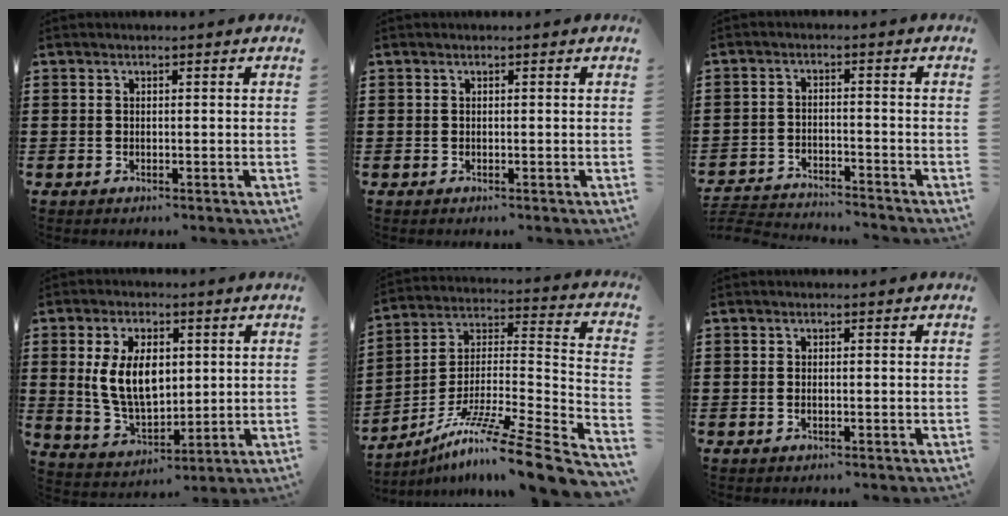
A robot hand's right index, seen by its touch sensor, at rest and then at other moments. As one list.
[{"total": 0.0}, {"total": 3.5, "force": [-3.5, 0.1, 0.2], "torque": [-0.016, -0.002, -0.078]}, {"total": 9.7, "force": [1.6, 5.9, 7.5], "torque": [-0.165, 0.009, 0.024]}, {"total": 11.3, "force": [-8.6, 0.2, 7.3], "torque": [-0.124, -0.002, -0.162]}, {"total": 0.6, "force": [-0.1, 0.2, 0.6], "torque": [-0.015, -0.004, -0.001]}]